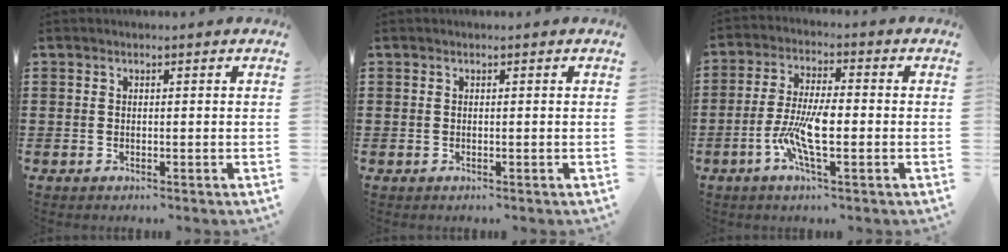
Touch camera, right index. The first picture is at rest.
{"total": 0.0}
{"total": 7.8, "force": [-2.3, 2.1, 7.2], "torque": [-0.160, -0.012, -0.049]}